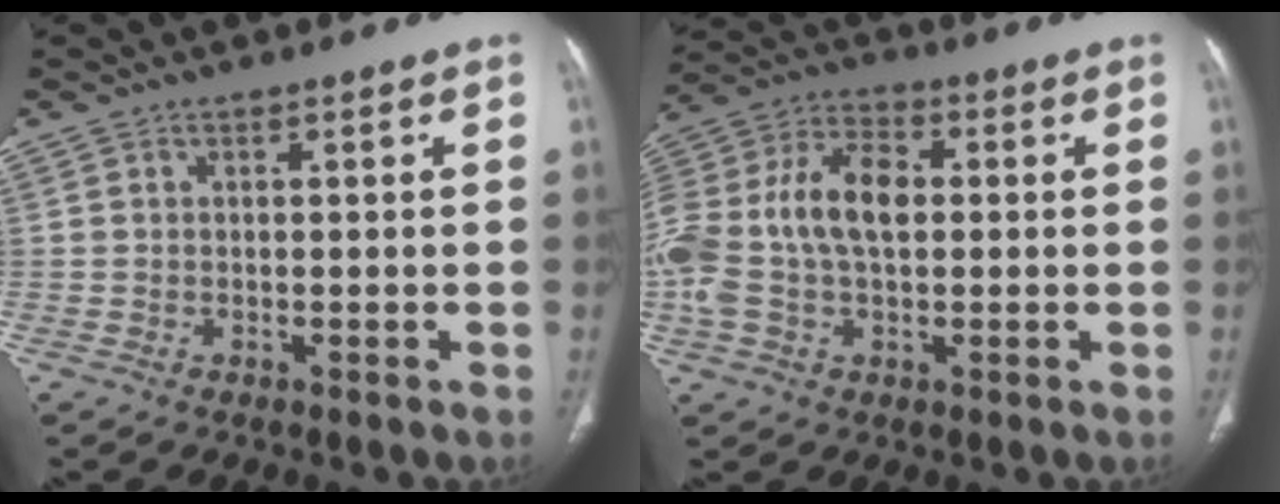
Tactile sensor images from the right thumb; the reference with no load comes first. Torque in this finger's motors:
{"motor_torque": [1.96, 1.85, 1.73, -0.03, 0.24]}